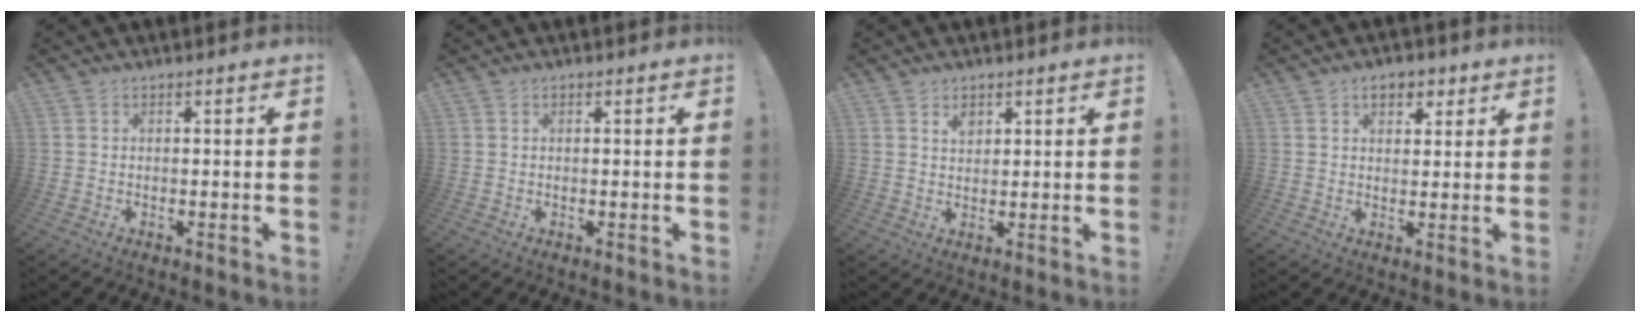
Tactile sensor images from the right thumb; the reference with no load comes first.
{"total": 0.0}
{"total": 2.9, "force": [1.9, 1.8, 1.3], "torque": [-0.013, -0.008, 0.032]}
{"total": 5.7, "force": [2.8, 3.8, 3.1], "torque": [-0.040, 0.000, 0.048]}